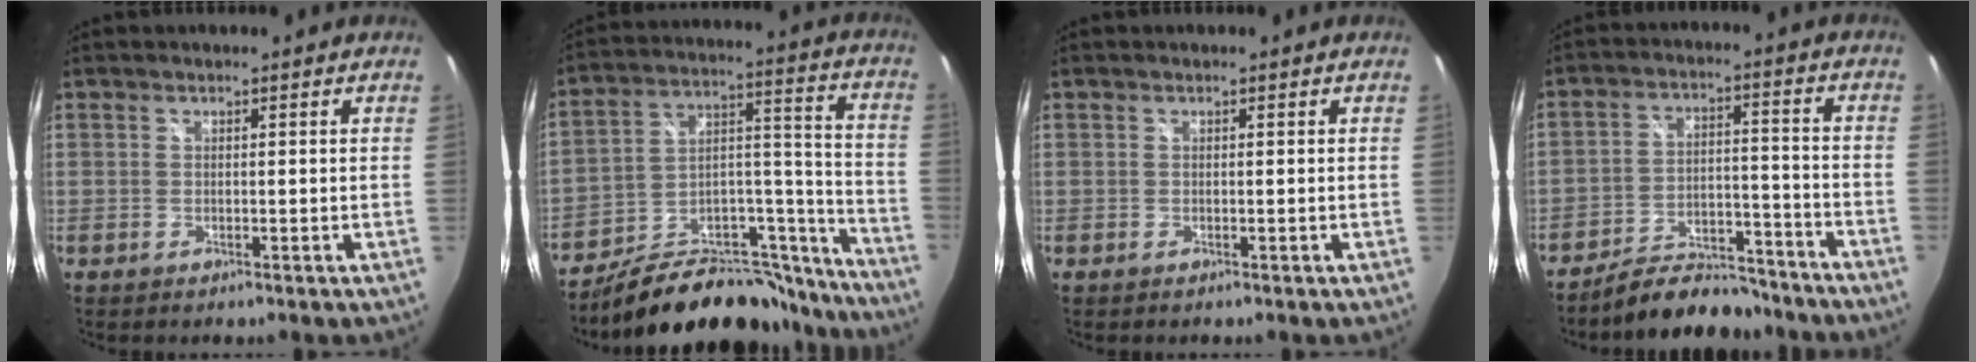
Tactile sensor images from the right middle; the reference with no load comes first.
{"total": 24.6, "force": [-20.4, 9.5, 9.8], "torque": [-0.122, 0.074, -0.289]}
{"total": 0.0}
{"total": 12.0, "force": [-11.0, 3.6, 3.3], "torque": [-0.068, 0.019, -0.159]}